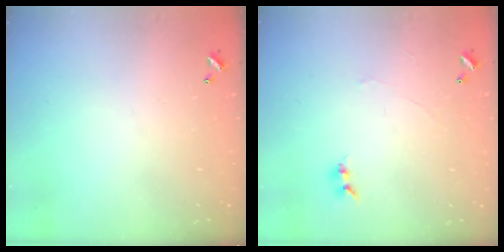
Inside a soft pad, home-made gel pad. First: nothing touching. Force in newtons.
{"total": 0.0}